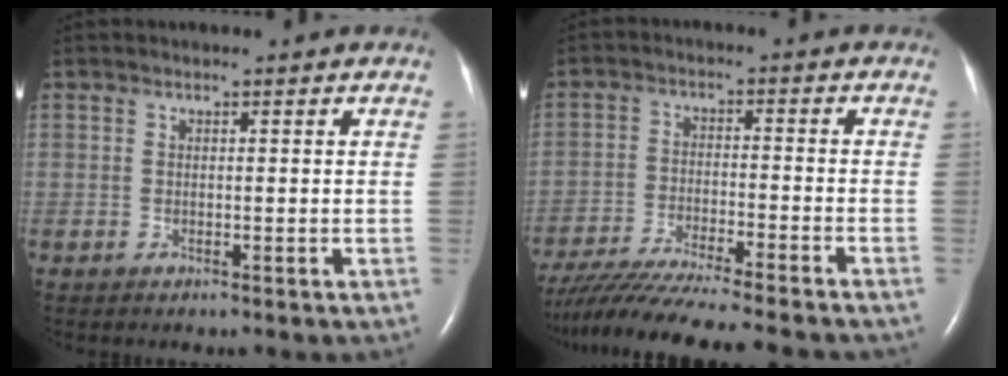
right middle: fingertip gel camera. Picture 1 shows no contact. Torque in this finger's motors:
{"motor_torque": [0.97, -1.02, 0.22, 0.14]}